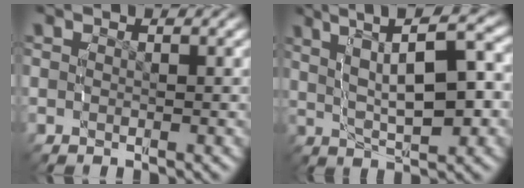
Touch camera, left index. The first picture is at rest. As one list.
[{"total": 8.6, "force": [2.1, 3.2, 7.7], "torque": [-0.116, 0.015, 0.037]}]